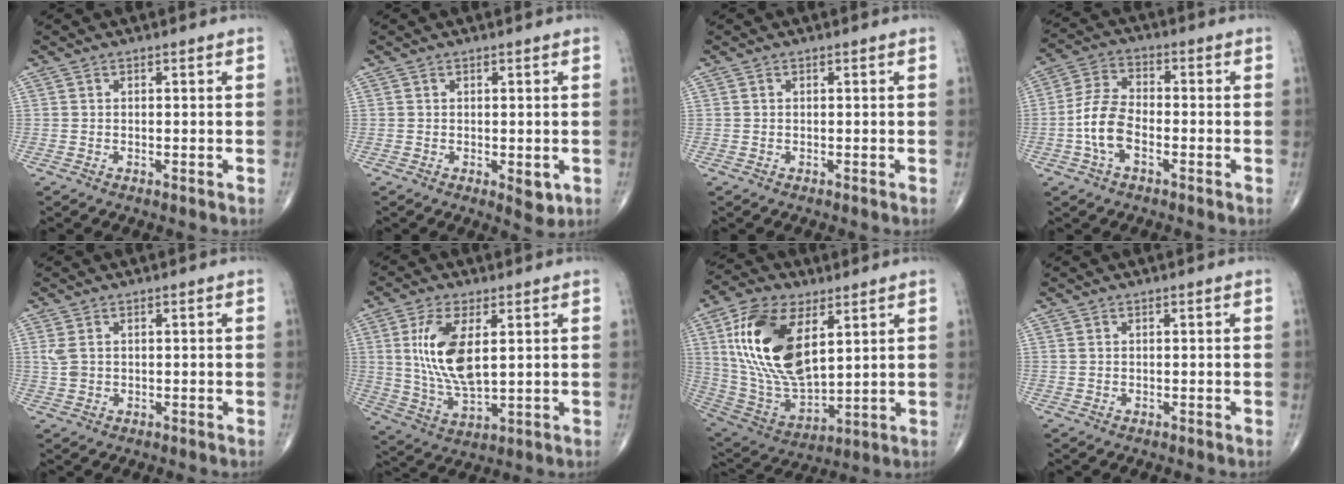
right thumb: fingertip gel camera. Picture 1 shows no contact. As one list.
[{"total": 3.2, "force": [-0.7, 1.5, 2.7], "torque": [-0.026, -0.007, -0.004]}, {"total": 0.0}, {"total": 8.4, "force": [-2.4, 4.5, 6.7], "torque": [-0.138, 0.024, -0.054]}, {"total": 2.3, "force": [0.6, 1.6, 1.6], "torque": [-0.042, 0.002, 0.017]}, {"total": 12.2, "force": [2.8, 5.3, 10.7], "torque": [-0.217, -0.020, 0.063]}, {"total": 21.2, "force": [6.9, 10.9, 16.9], "torque": [-0.321, -0.027, 0.135]}, {"total": 0.5, "force": [0.3, 0.4, 0.3], "torque": [-0.005, 0.002, 0.006]}]